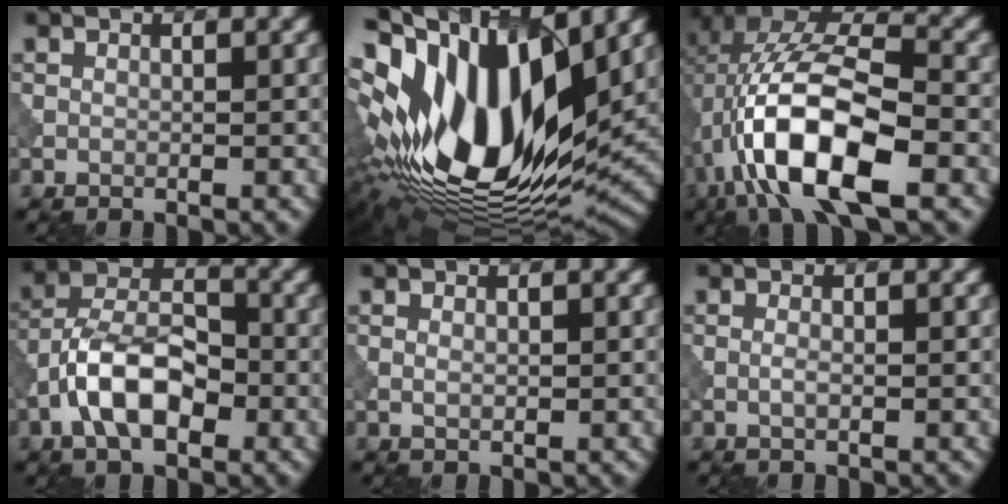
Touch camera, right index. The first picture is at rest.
{"total": 17.5, "force": [2.1, 8.7, 15.1], "torque": [-0.290, 0.016, 0.030]}
{"total": 13.7, "force": [-4.0, 6.0, 11.7], "torque": [-0.220, 0.007, -0.078]}
{"total": 7.2, "force": [-2.8, 3.8, 5.4], "torque": [-0.094, 0.014, -0.058]}
{"total": 0.8, "force": [0.1, 0.4, 0.6], "torque": [-0.013, 0.000, 0.003]}
{"total": 0.9, "force": [-0.2, 0.2, 0.9], "torque": [-0.020, -0.002, -0.006]}